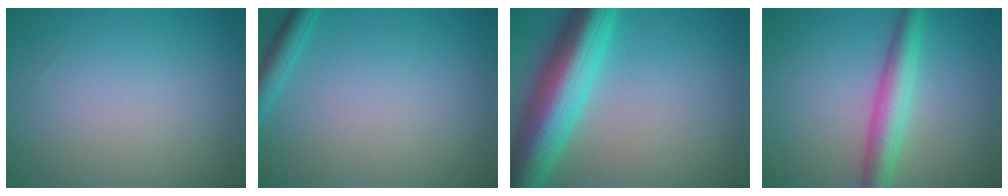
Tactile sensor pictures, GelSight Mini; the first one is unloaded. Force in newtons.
{"total": 2.1, "press": 2.1, "slide": 0.1}
{"total": 10.4, "press": 10.4, "slide": 0.4}
{"total": 4.5, "press": 4.5, "slide": 0.1}